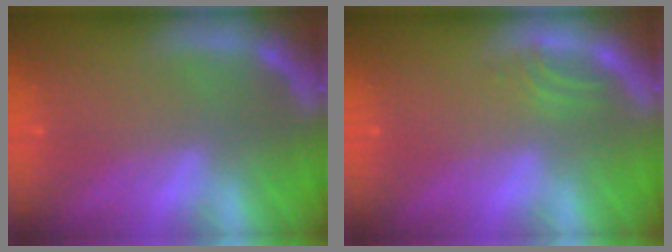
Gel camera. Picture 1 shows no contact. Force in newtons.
{"total": 1.5}